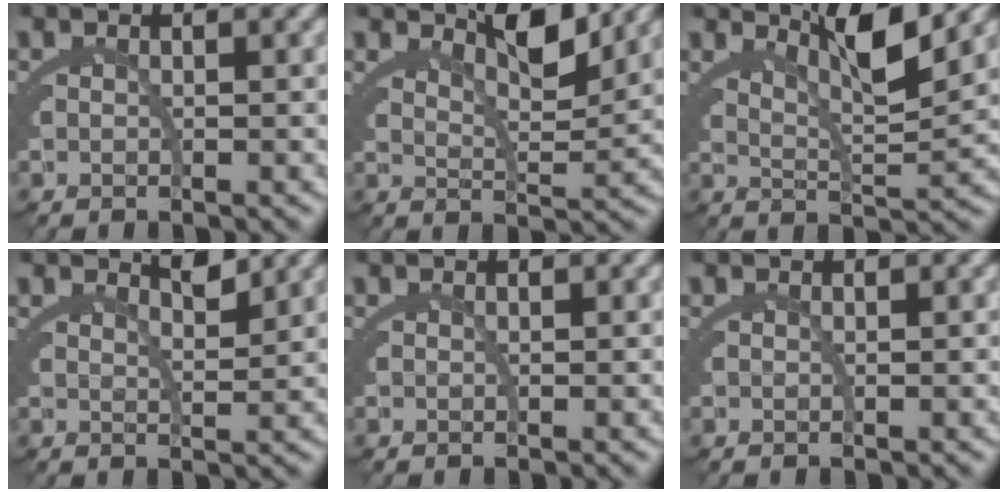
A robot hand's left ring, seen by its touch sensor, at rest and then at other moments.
{"total": 4.0, "force": [3.5, -0.5, 1.9], "torque": [-0.030, -0.005, 0.069]}
{"total": 4.8, "force": [3.9, -1.5, 2.4], "torque": [-0.039, -0.002, 0.074]}
{"total": 1.8, "force": [1.5, -0.5, 0.8], "torque": [-0.011, -0.008, 0.036]}
{"total": 0.0}
{"total": 0.0}